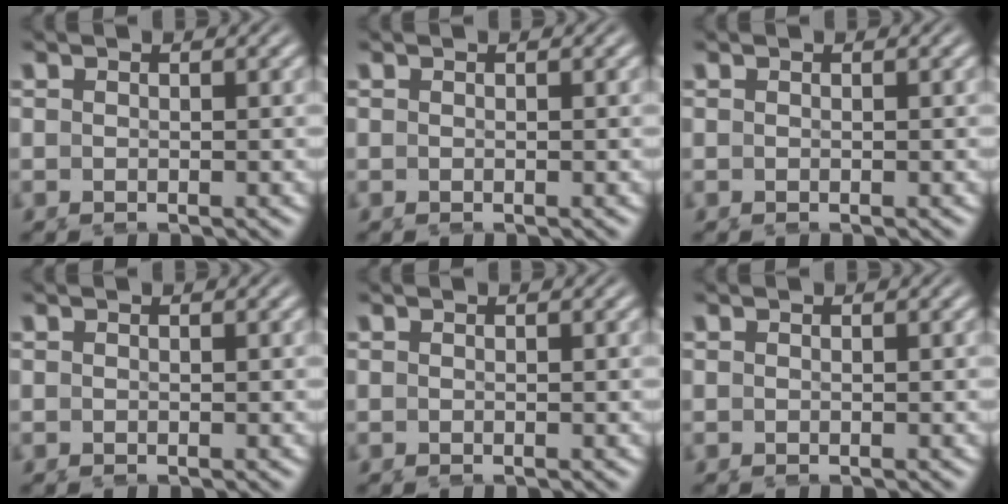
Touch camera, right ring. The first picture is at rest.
{"total": 0.0}
{"total": 0.0}
{"total": 0.0}
{"total": 0.0}
{"total": 0.0}